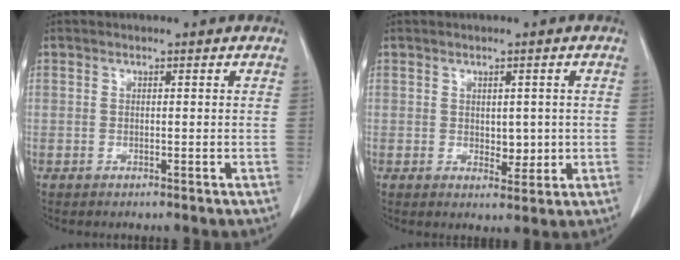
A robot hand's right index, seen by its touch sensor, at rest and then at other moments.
{"total": 3.1, "force": [0.1, 1.9, 2.4], "torque": [-0.029, -0.004, 0.009]}